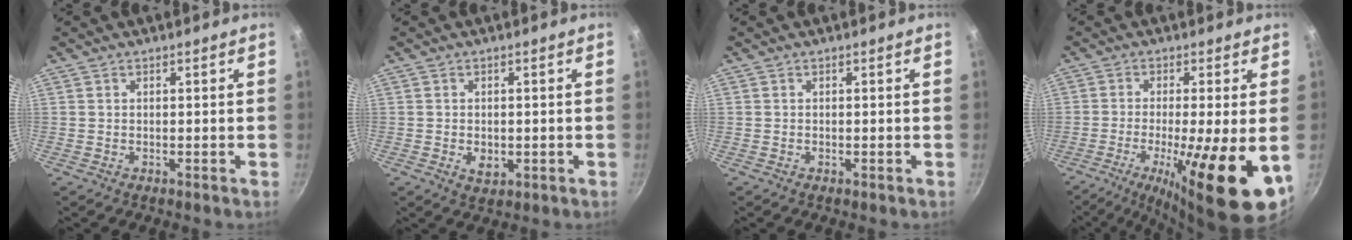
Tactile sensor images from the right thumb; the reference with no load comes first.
{"total": 3.4, "force": [-0.7, 2.3, 2.4], "torque": [-0.036, -0.003, -0.004]}
{"total": 0.0}
{"total": 16.9, "force": [-4.7, 3.1, 15.9], "torque": [-0.255, -0.014, -0.073]}